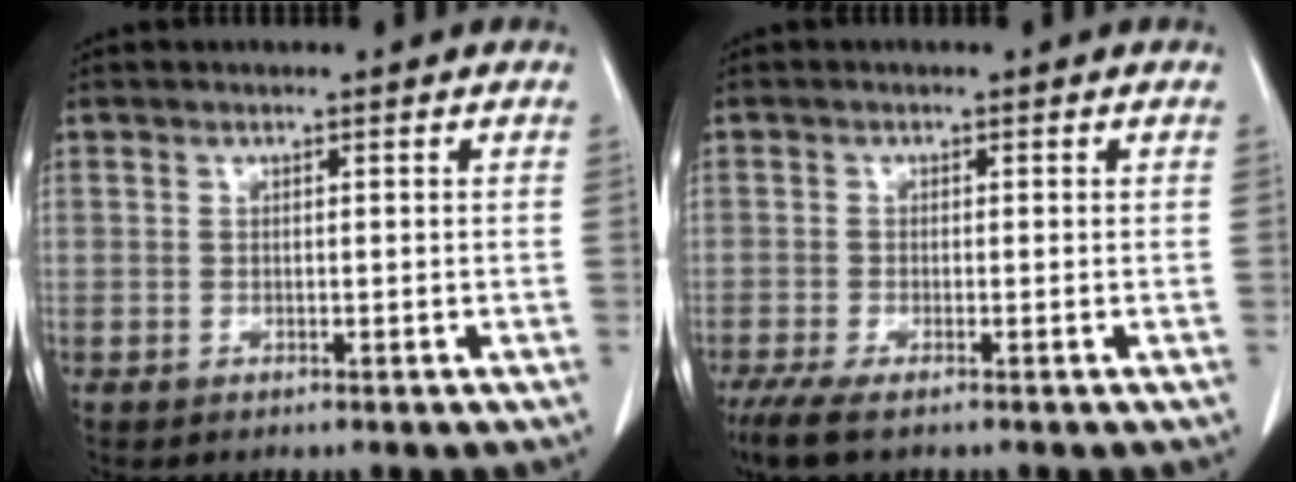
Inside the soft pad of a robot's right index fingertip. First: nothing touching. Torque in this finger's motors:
{"motor_torque": [0.44, -0.40, 0.15, 0.06]}